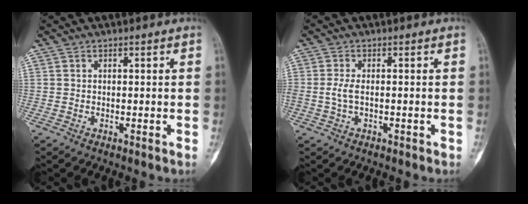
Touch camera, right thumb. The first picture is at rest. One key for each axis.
{"total": 2.8, "fx": -0.4, "fy": 1.5, "fz": 2.3, "tx": -0.054, "ty": 0.002, "tz": -0.012}